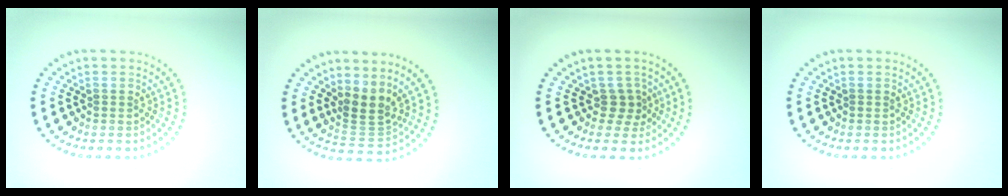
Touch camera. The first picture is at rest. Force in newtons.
{"total": 2.9, "press": 2.1, "slide": 1.9}
{"total": 2.1, "press": 1.4, "slide": 1.5}
{"total": 0.0}